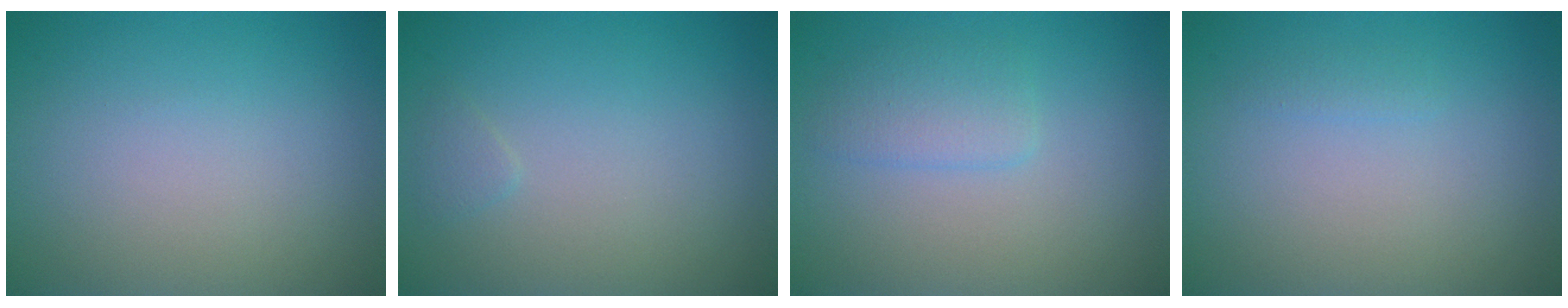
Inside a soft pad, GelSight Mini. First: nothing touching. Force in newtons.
{"total": 0.6, "press": 0.6, "slide": 0.0}
{"total": 1.9, "press": 1.9, "slide": 0.1}
{"total": 0.6, "press": 0.6, "slide": 0.1}